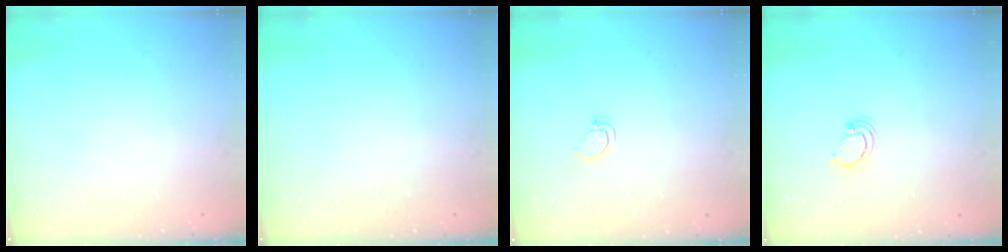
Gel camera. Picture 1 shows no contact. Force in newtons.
{"total": 0.0}
{"total": 2.4, "press": 2.4, "slide": 0.2}
{"total": 2.3, "press": 2.3, "slide": 0.2}